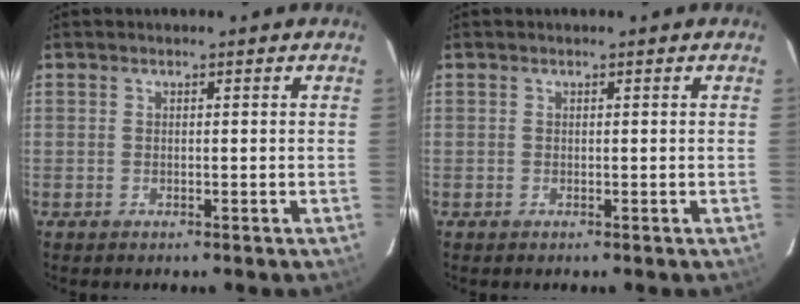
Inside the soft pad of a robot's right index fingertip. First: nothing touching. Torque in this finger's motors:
{"motor_torque": [0.04, -0.03, 0.03, 0.01]}